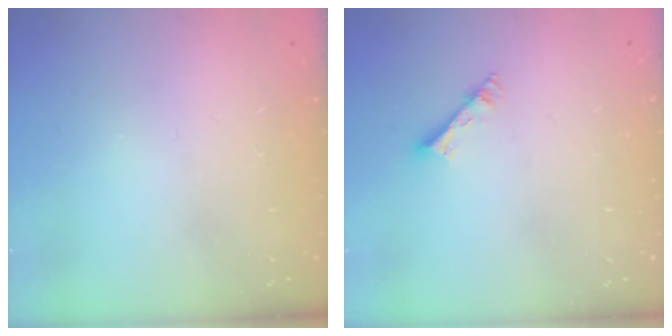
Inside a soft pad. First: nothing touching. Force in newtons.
{"total": 3.6, "press": 3.5, "slide": 0.3}